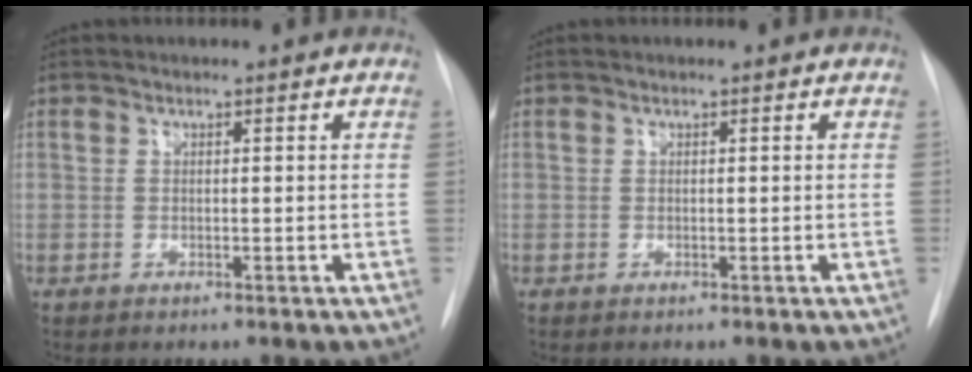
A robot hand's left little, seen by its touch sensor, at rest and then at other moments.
{"total": 0.0}